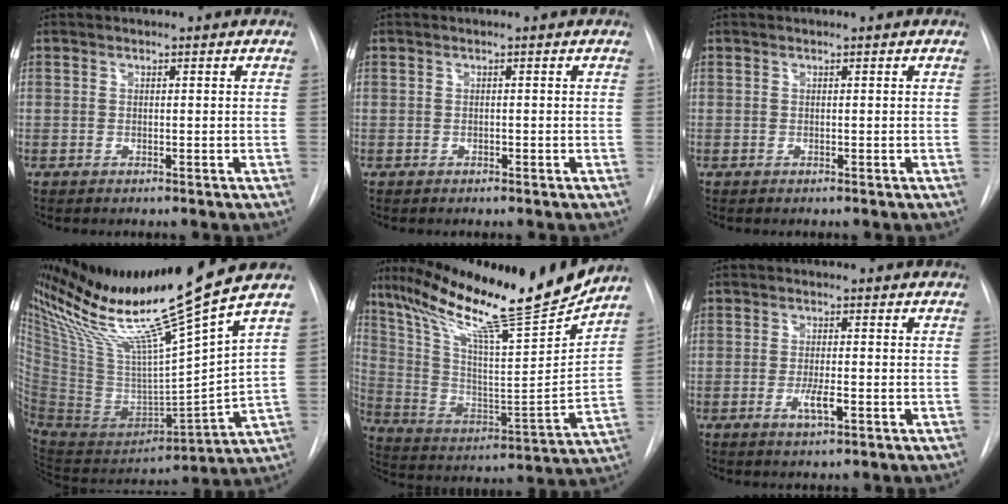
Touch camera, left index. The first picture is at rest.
{"total": 0.0}
{"total": 0.0}
{"total": 25.1, "force": [18.5, -1.6, 16.9], "torque": [-0.287, -0.033, 0.333]}
{"total": 23.8, "force": [19.7, -0.1, 13.3], "torque": [-0.229, -0.038, 0.322]}
{"total": 3.0, "force": [-1.1, 0.5, 2.7], "torque": [-0.053, -0.003, -0.016]}